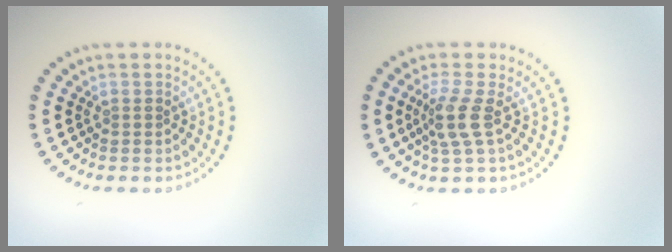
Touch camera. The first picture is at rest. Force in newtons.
{"total": 2.7, "press": 2.0, "slide": 1.8}